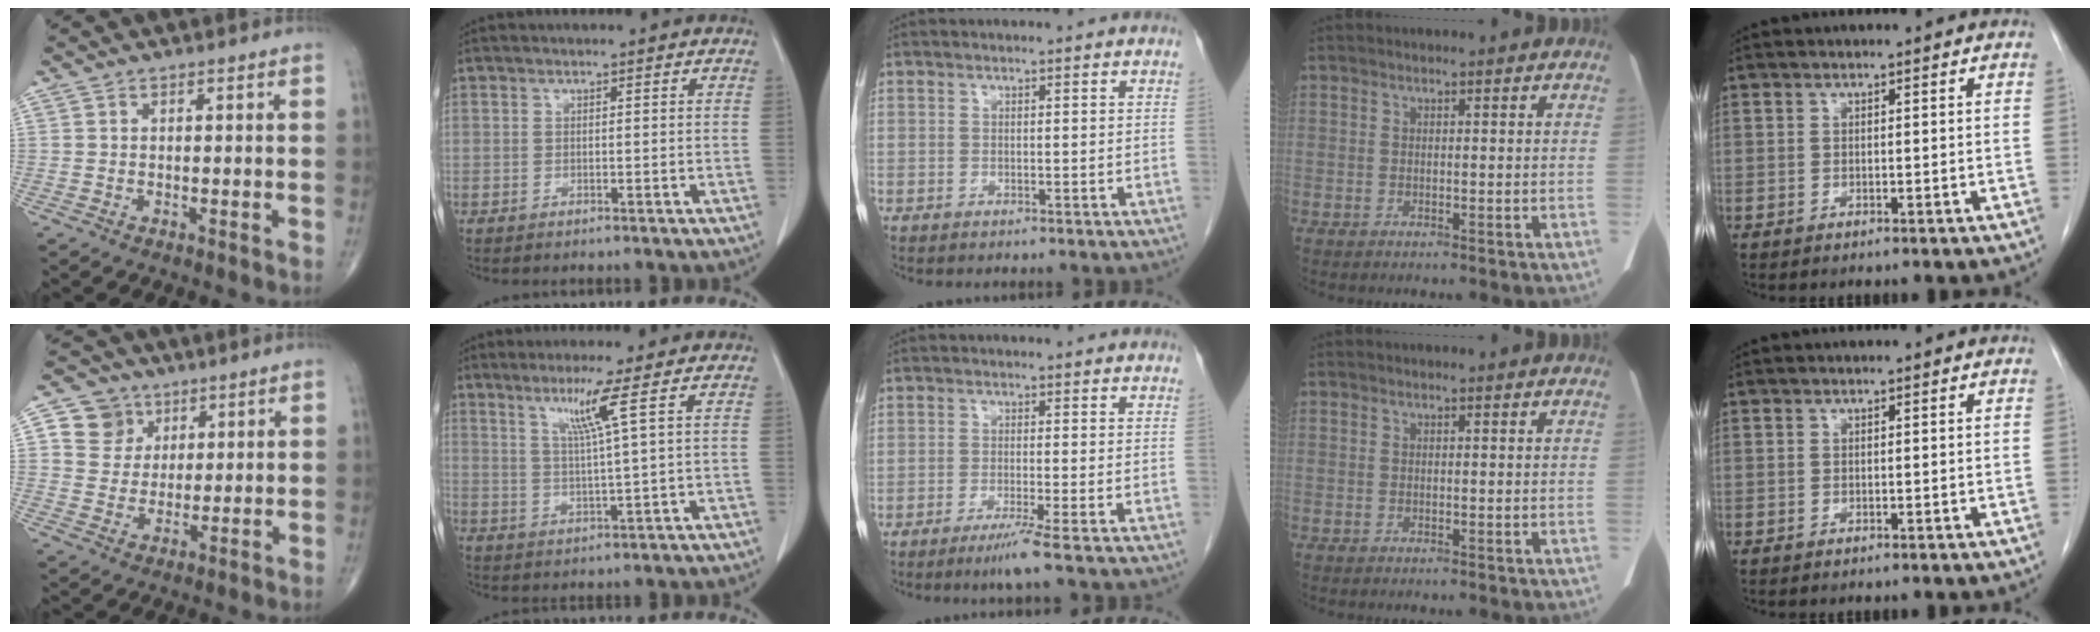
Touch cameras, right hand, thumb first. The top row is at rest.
{"thumb": {"total": 7.2, "force": [3.0, 6.4, 1.4], "torque": [0.008, -0.011, 0.055]}, "index": {"total": 5.7, "force": [2.7, -1.5, 4.8], "torque": [-0.095, -0.010, 0.057]}, "middle": {"total": 3.5, "force": [-2.2, -1.2, 2.4], "torque": [-0.043, -0.011, -0.045]}}